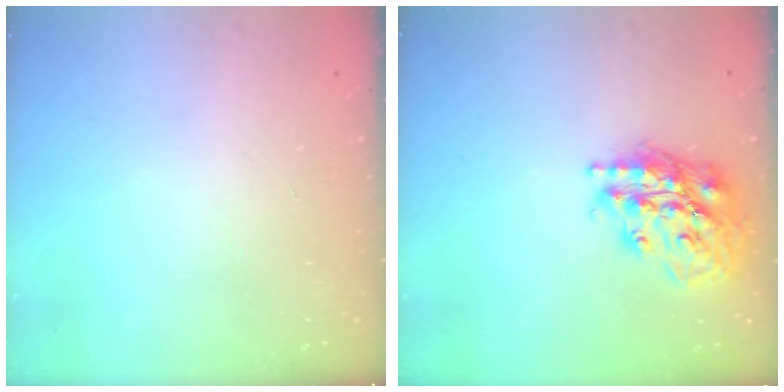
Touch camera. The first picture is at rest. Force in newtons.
{"total": 19.9, "press": 19.8, "slide": 2.4}